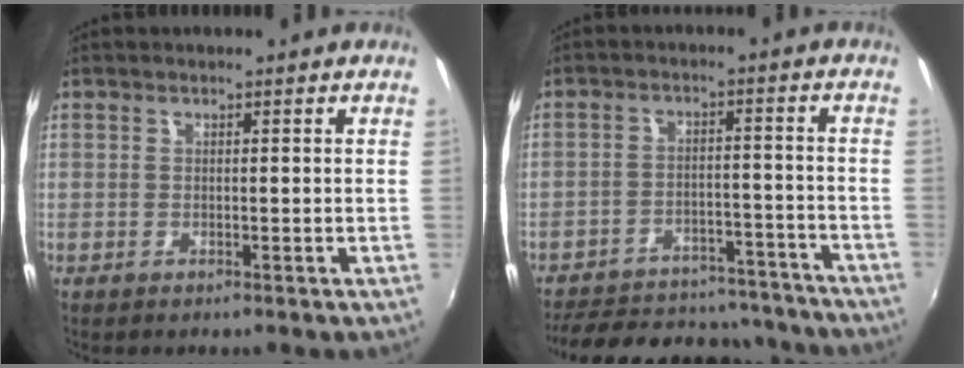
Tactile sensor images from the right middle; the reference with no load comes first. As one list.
[{"total": 23.6, "force": [-20.4, 8.5, 8.3], "torque": [-0.174, 0.033, -0.251]}]